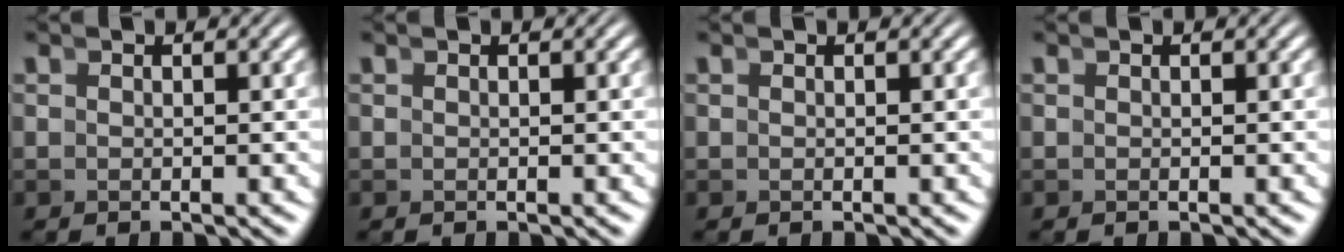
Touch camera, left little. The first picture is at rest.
{"total": 0.0}
{"total": 0.0}
{"total": 0.0}